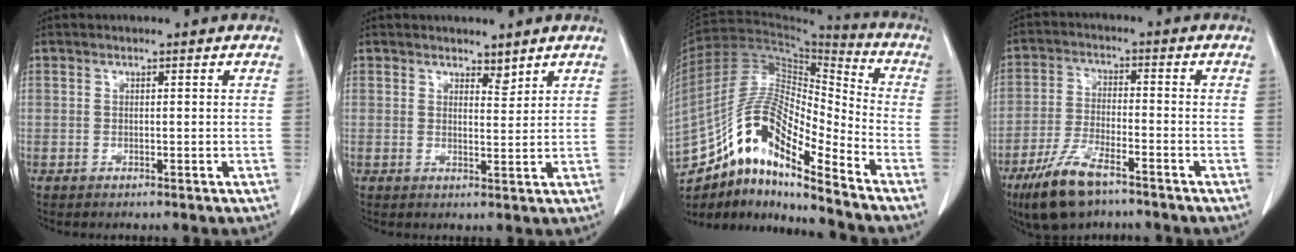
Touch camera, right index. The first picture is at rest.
{"total": 2.2, "force": [1.9, 0.7, 0.7], "torque": [-0.010, -0.006, 0.031]}
{"total": 17.4, "force": [-12.0, 3.1, 12.2], "torque": [-0.228, 0.028, -0.211]}
{"total": 9.6, "force": [-6.6, 2.6, 6.4], "torque": [-0.137, -0.017, -0.120]}